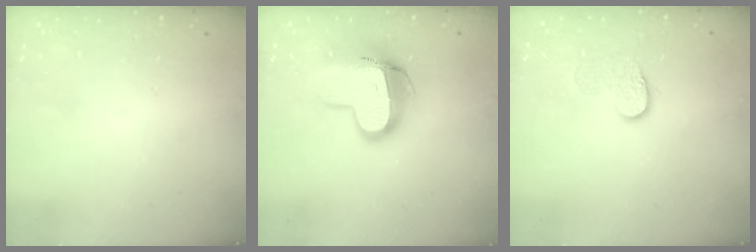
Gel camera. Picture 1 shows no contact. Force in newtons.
{"total": 13.0, "press": 13.0, "slide": 1.2}
{"total": 6.9, "press": 6.8, "slide": 0.6}